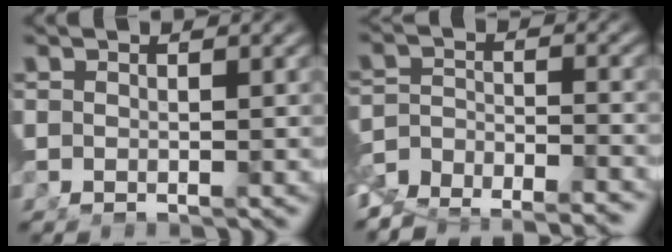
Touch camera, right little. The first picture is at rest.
{"total": 7.3, "force": [-5.9, 3.4, 2.8], "torque": [-0.040, -0.023, -0.094]}